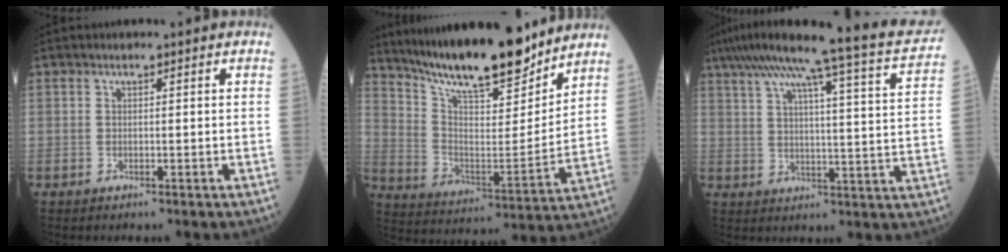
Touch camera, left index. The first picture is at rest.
{"total": 19.3, "force": [16.5, 3.3, 9.4], "torque": [-0.158, -0.014, 0.279]}
{"total": 22.4, "force": [18.8, -0.1, 12.2], "torque": [-0.194, -0.017, 0.238]}